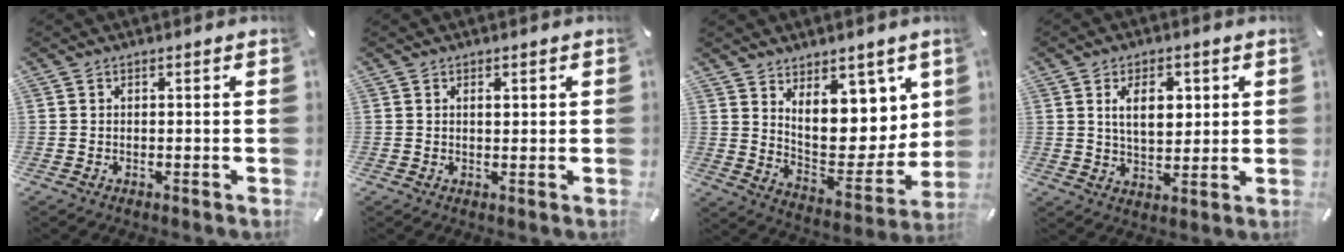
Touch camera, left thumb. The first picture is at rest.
{"total": 1.3, "force": [0.4, 0.6, 1.1], "torque": [-0.014, -0.001, 0.006]}
{"total": 12.3, "force": [7.2, 8.0, 5.9], "torque": [-0.068, -0.081, 0.139]}
{"total": 8.7, "force": [2.7, 5.4, 6.3], "torque": [-0.096, -0.002, 0.041]}